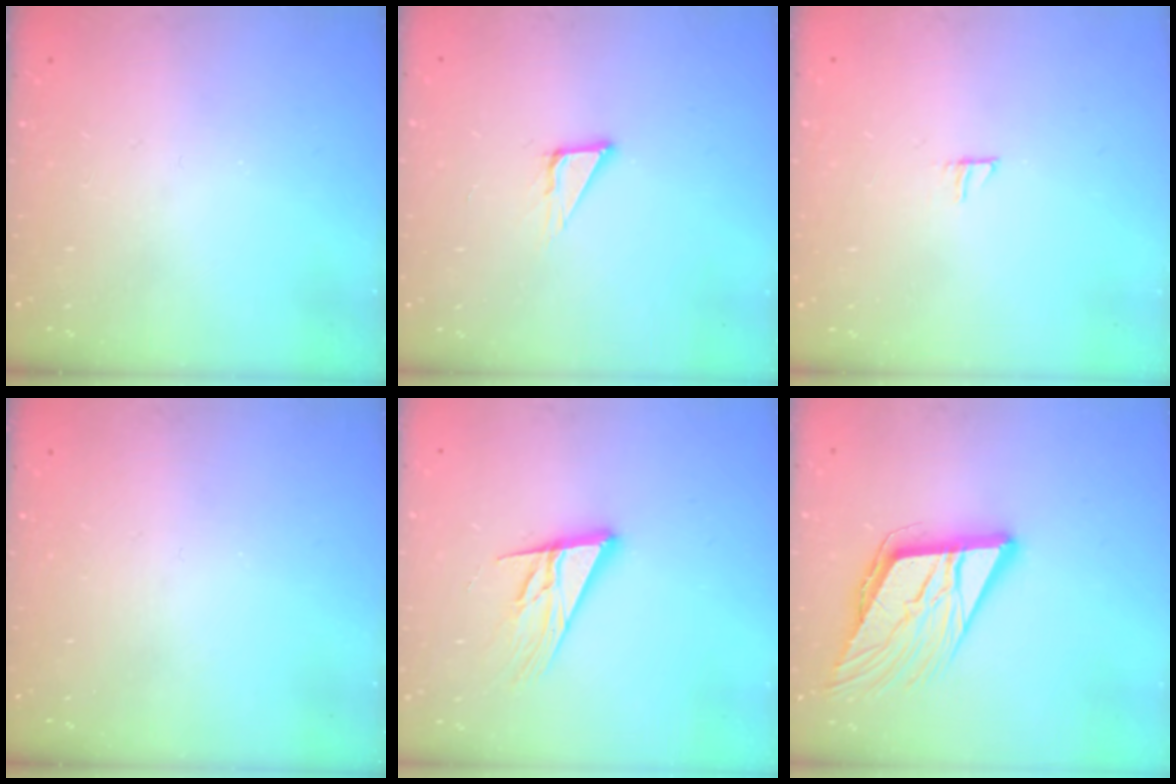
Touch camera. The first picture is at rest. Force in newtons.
{"total": 5.0, "press": 5.0, "slide": 0.2}
{"total": 3.7, "press": 3.7, "slide": 0.3}
{"total": 0.0}
{"total": 14.7, "press": 14.1, "slide": 4.0}
{"total": 15.0, "press": 14.6, "slide": 3.5}